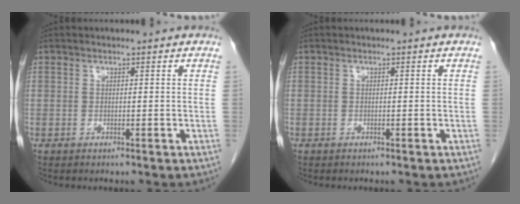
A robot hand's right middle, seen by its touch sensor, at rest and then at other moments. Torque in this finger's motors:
{"motor_torque": [0.88, -1.26, 0.00, -0.12]}